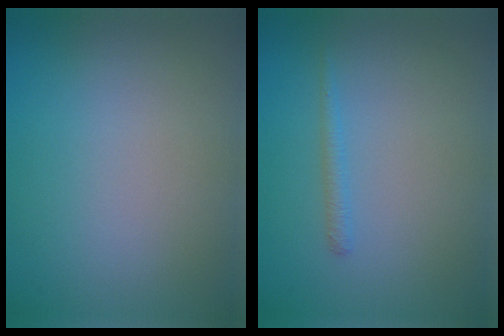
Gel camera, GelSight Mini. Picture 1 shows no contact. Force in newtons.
{"total": 0.9, "press": 0.9, "slide": 0.1}